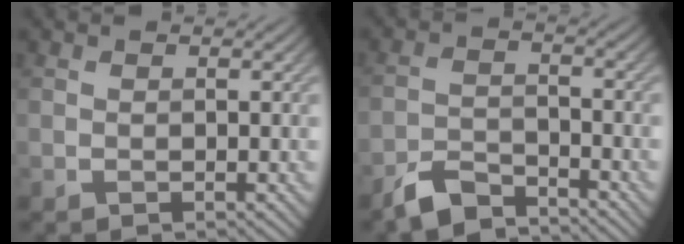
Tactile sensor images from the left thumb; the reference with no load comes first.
{"total": 5.1, "force": [-4.6, 1.2, 1.9], "torque": [-0.041, -0.003, -0.096]}